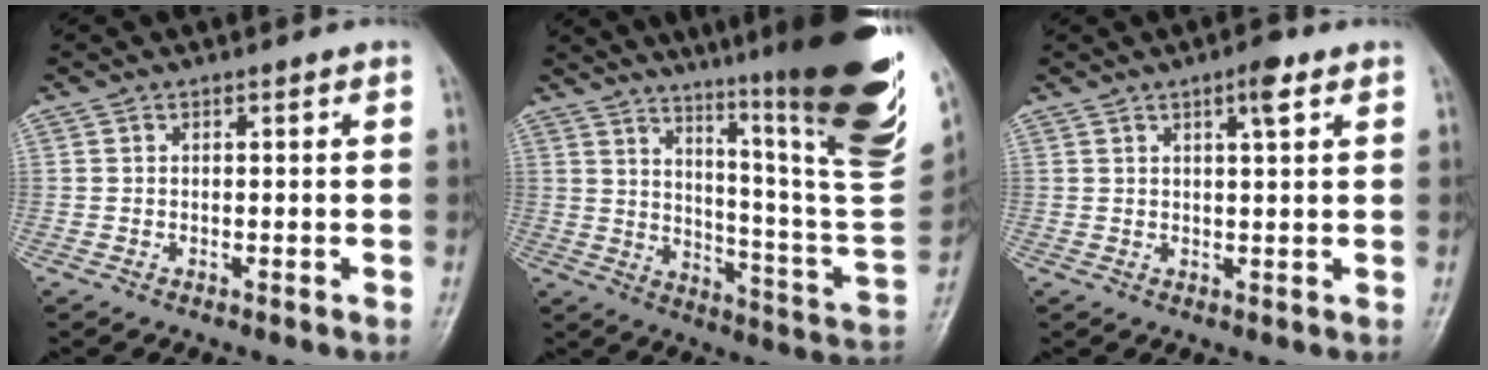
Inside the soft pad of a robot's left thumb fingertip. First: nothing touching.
{"total": 30.7, "force": [19.0, 3.1, 24.0], "torque": [-0.289, -0.108, 0.272]}
{"total": 3.7, "force": [2.0, 0.8, 3.0], "torque": [-0.045, -0.007, 0.030]}